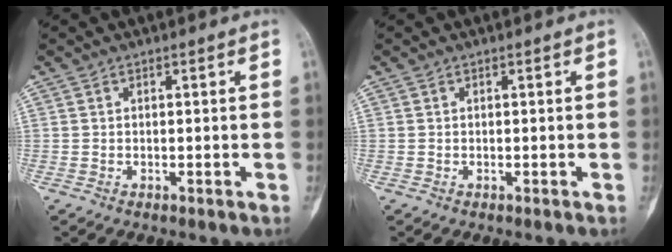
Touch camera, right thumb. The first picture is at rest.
{"total": 0.0}